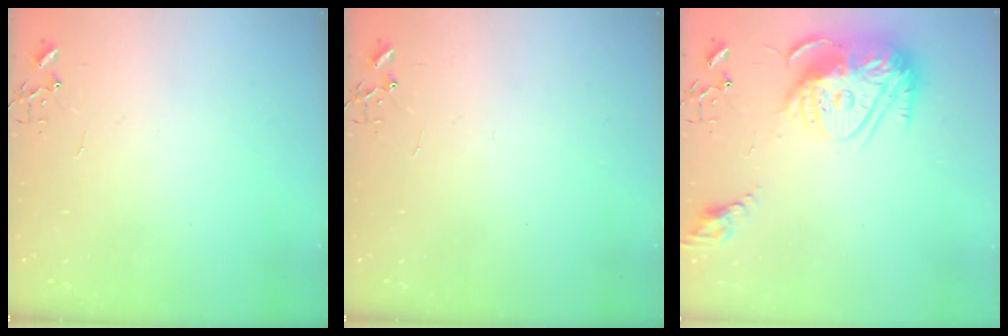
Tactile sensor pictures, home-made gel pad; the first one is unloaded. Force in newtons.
{"total": 0.0}
{"total": 17.6, "press": 17.5, "slide": 1.6}